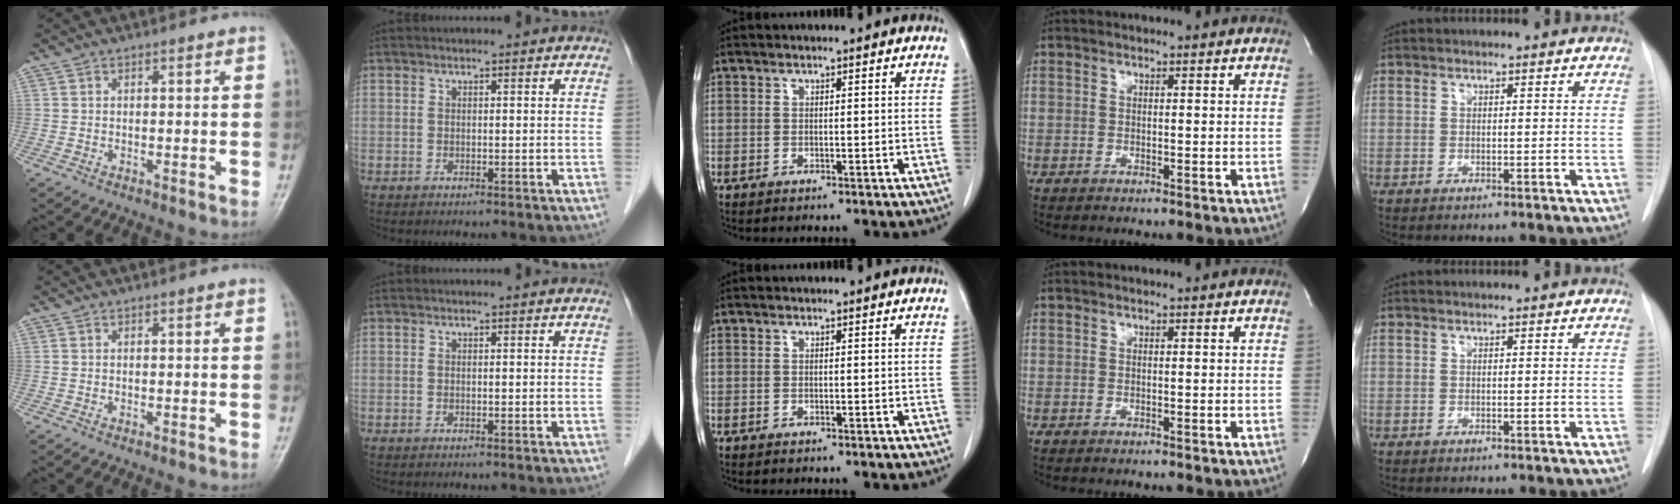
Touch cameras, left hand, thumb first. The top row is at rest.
{}